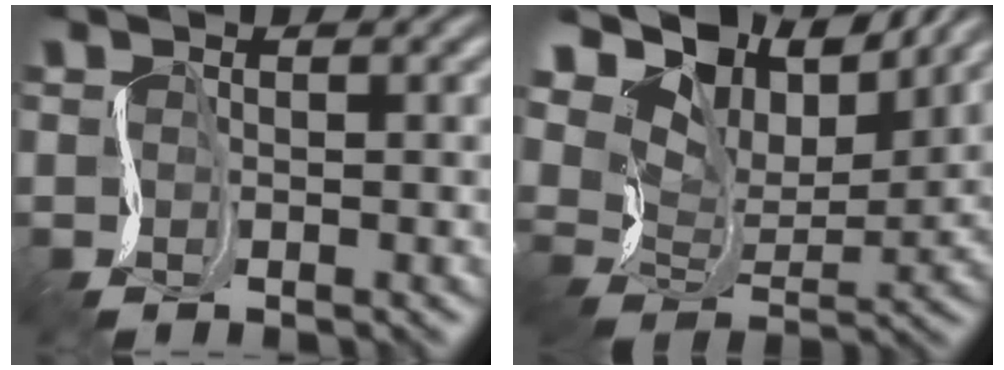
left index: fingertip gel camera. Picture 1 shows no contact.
{"total": 11.0, "force": [8.8, 4.7, 4.7], "torque": [-0.105, -0.001, 0.146]}